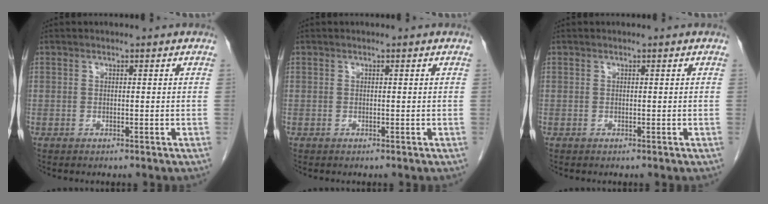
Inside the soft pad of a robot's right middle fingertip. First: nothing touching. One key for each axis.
{"total": 0.0}
{"total": 0.0}